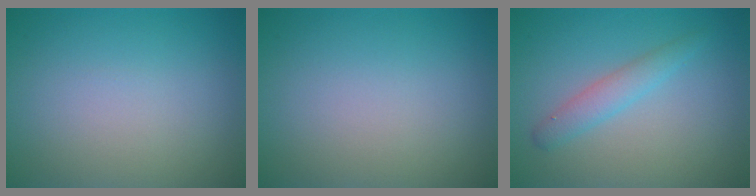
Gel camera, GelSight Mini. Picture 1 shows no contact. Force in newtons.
{"total": 0.0}
{"total": 1.3, "press": 1.3, "slide": 0.2}